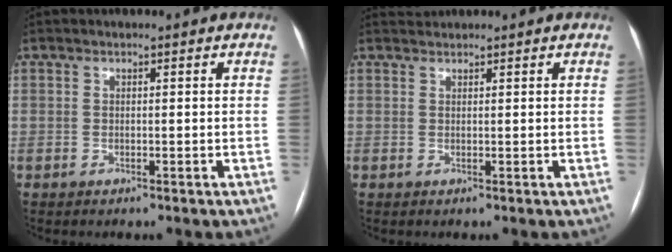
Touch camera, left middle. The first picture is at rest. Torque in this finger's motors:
{"motor_torque": [0.09, -0.21, -0.06, -0.02]}